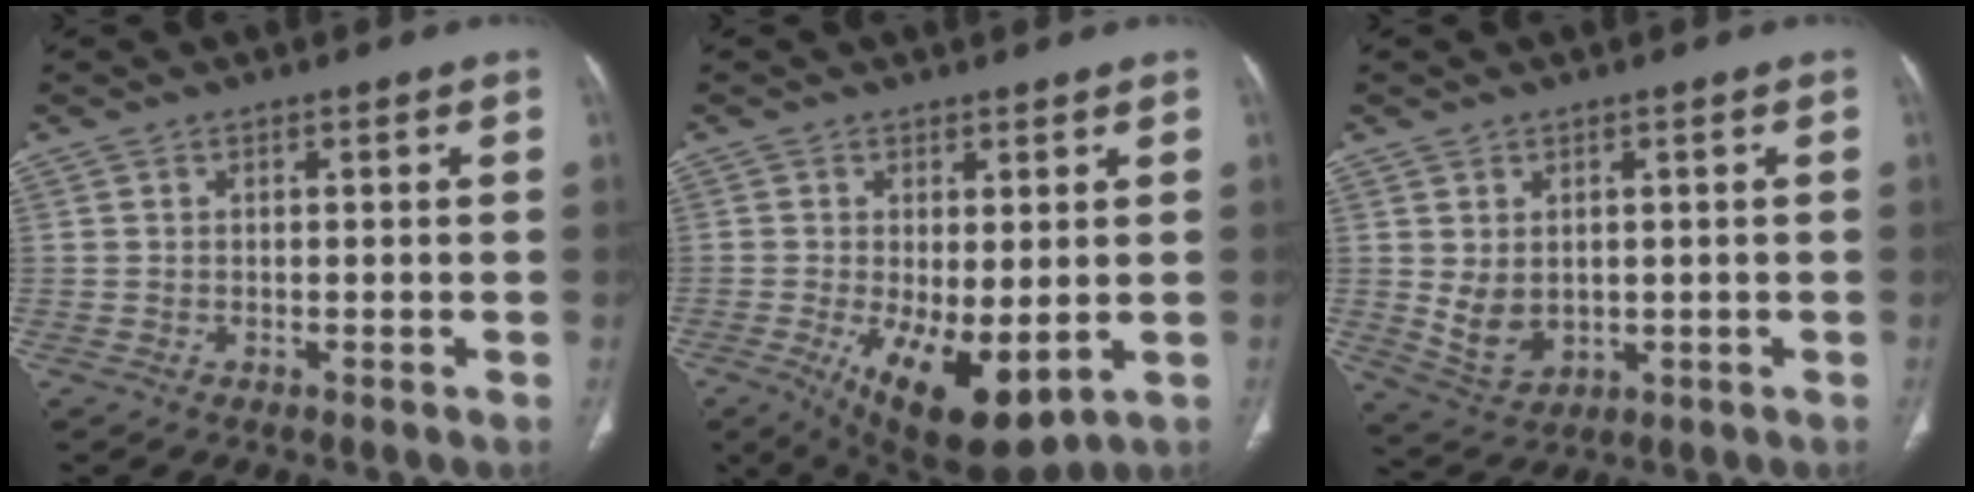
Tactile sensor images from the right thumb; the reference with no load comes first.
{"total": 12.4, "force": [-2.7, 5.2, 10.9], "torque": [-0.176, -0.026, -0.022]}
{"total": 6.1, "force": [0.5, 4.4, 4.2], "torque": [-0.066, -0.012, 0.032]}